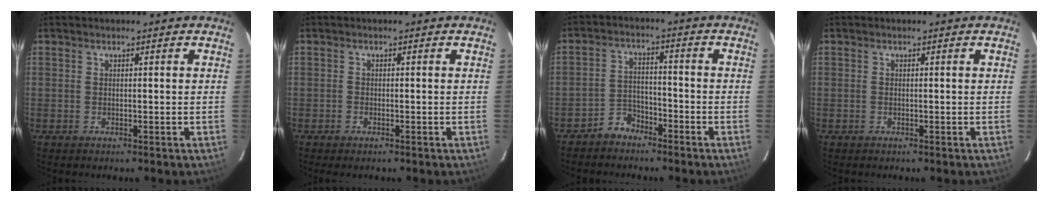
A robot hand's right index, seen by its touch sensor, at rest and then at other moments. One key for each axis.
{"total": 0.9, "fx": -0.7, "fy": 0.4, "fz": 0.3, "tx": -0.008, "ty": -0.002, "tz": -0.015}
{"total": 4.8, "fx": -4.0, "fy": 2.6, "fz": 0.8, "tx": -0.022, "ty": 0.018, "tz": -0.070}
{"total": 0.0}